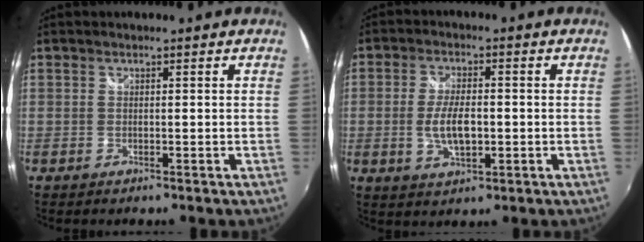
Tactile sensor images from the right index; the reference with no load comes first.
{"total": 7.1, "force": [-1.0, 3.1, 6.3], "torque": [-0.125, -0.004, -0.015]}